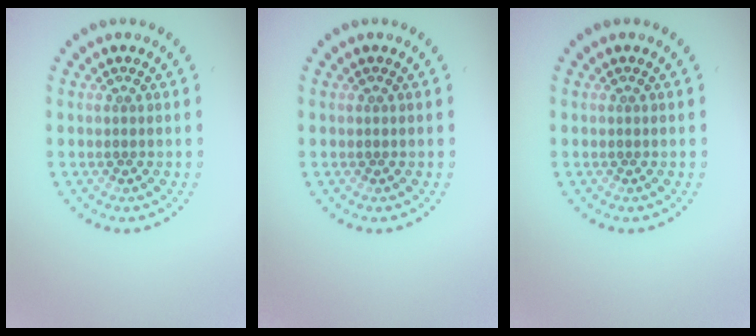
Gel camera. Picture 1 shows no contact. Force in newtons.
{"total": 0.0}
{"total": 0.0}